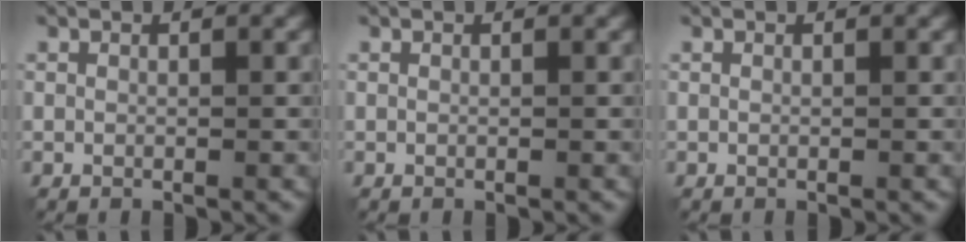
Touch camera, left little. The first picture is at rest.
{"total": 0.0}
{"total": 0.0}